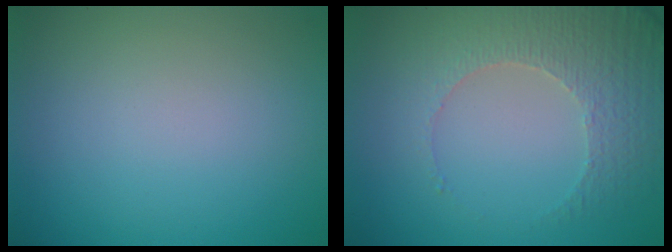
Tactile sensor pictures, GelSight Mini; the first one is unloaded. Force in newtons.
{"total": 4.7, "press": 3.5, "slide": 3.1}